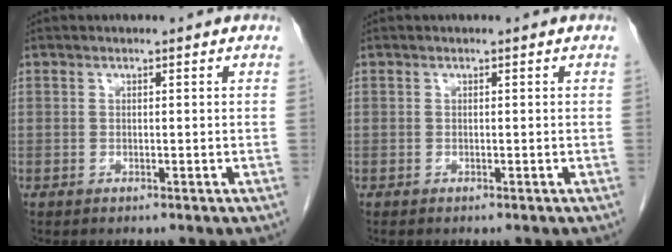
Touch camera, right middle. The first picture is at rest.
{"total": 0.0}